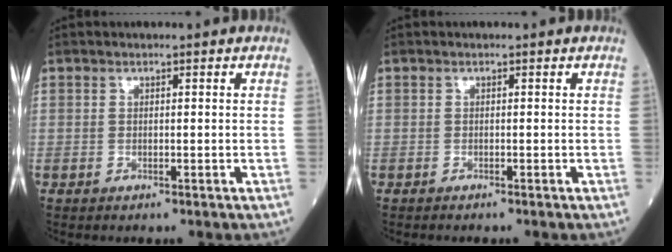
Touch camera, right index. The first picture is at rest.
{"total": 0.7, "force": [-0.6, 0.0, 0.3], "torque": [0.001, -0.001, -0.010]}